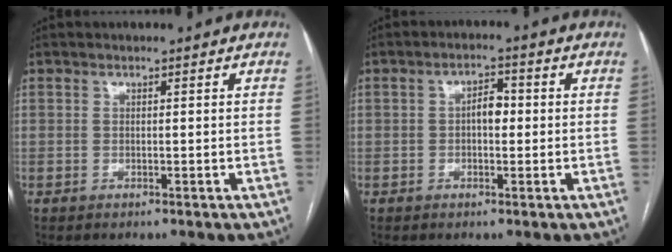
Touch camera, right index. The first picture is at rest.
{"total": 3.3, "force": [-0.1, 1.6, 2.9], "torque": [-0.044, 0.013, -0.002]}